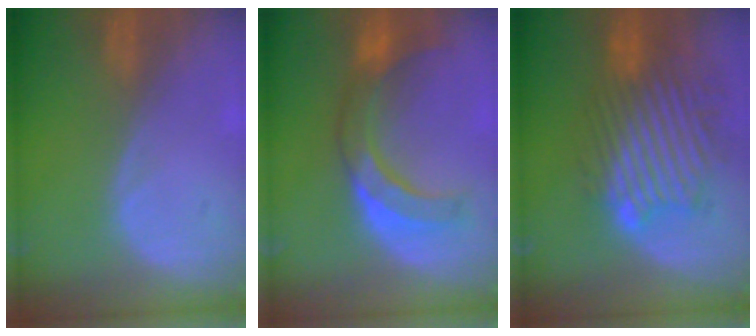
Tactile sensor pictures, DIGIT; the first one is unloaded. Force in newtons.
{"total": 7.9, "press": 7.9, "slide": 0.2}
{"total": 11.1, "press": 10.3, "slide": 4.0}